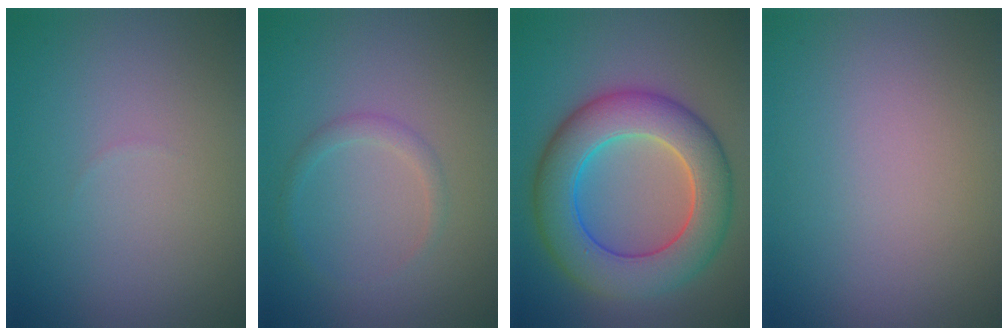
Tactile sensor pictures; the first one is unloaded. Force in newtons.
{"total": 1.2, "press": 1.2, "slide": 0.1}
{"total": 9.3, "press": 9.3, "slide": 0.2}
{"total": 0.0}